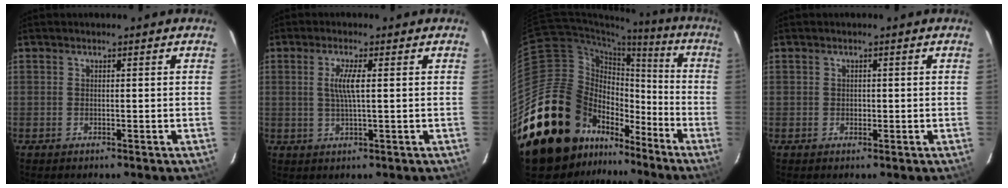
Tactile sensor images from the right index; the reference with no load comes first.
{"total": 3.9, "force": [0.6, 0.1, 3.8], "torque": [-0.076, -0.002, 0.012]}
{"total": 24.2, "force": [-15.0, 16.0, 10.0], "torque": [-0.226, 0.042, -0.238]}
{"total": 0.8, "force": [-0.1, 0.8, 0.2], "torque": [-0.002, 0.001, -0.001]}